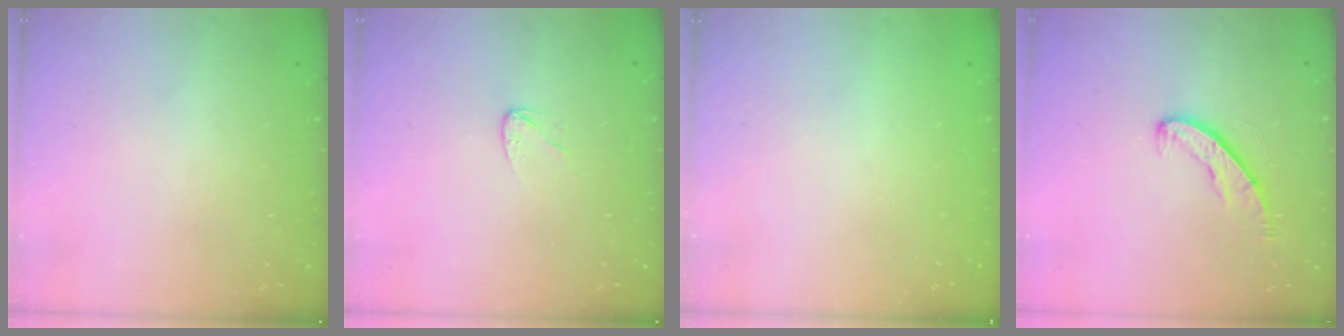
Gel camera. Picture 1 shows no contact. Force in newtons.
{"total": 3.7, "press": 3.7, "slide": 0.3}
{"total": 0.0}
{"total": 6.8, "press": 6.8, "slide": 0.5}